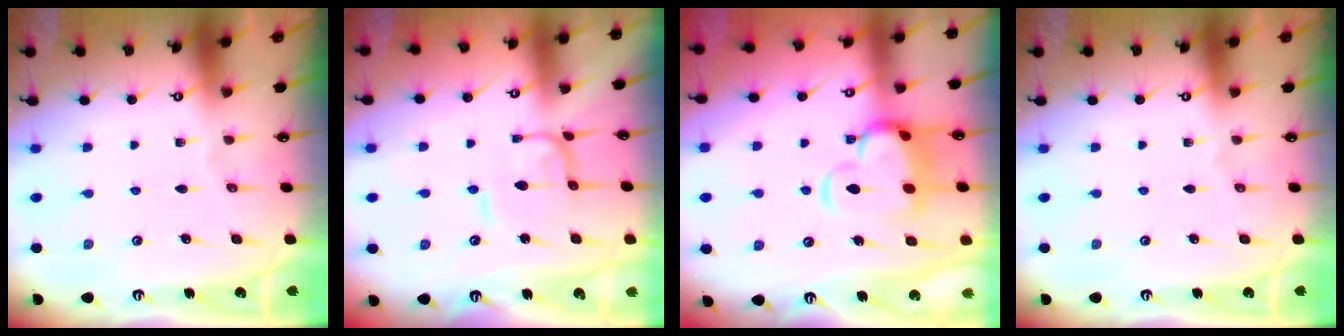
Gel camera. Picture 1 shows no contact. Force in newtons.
{"total": 0.0}
{"total": 7.1, "press": 6.9, "slide": 1.7}
{"total": 0.0}